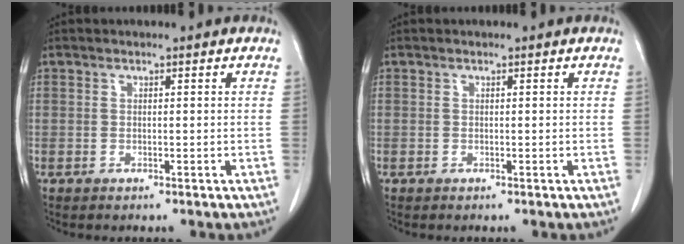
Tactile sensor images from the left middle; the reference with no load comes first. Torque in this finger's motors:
{"motor_torque": [-0.14, 0.04, -0.19, -0.02]}